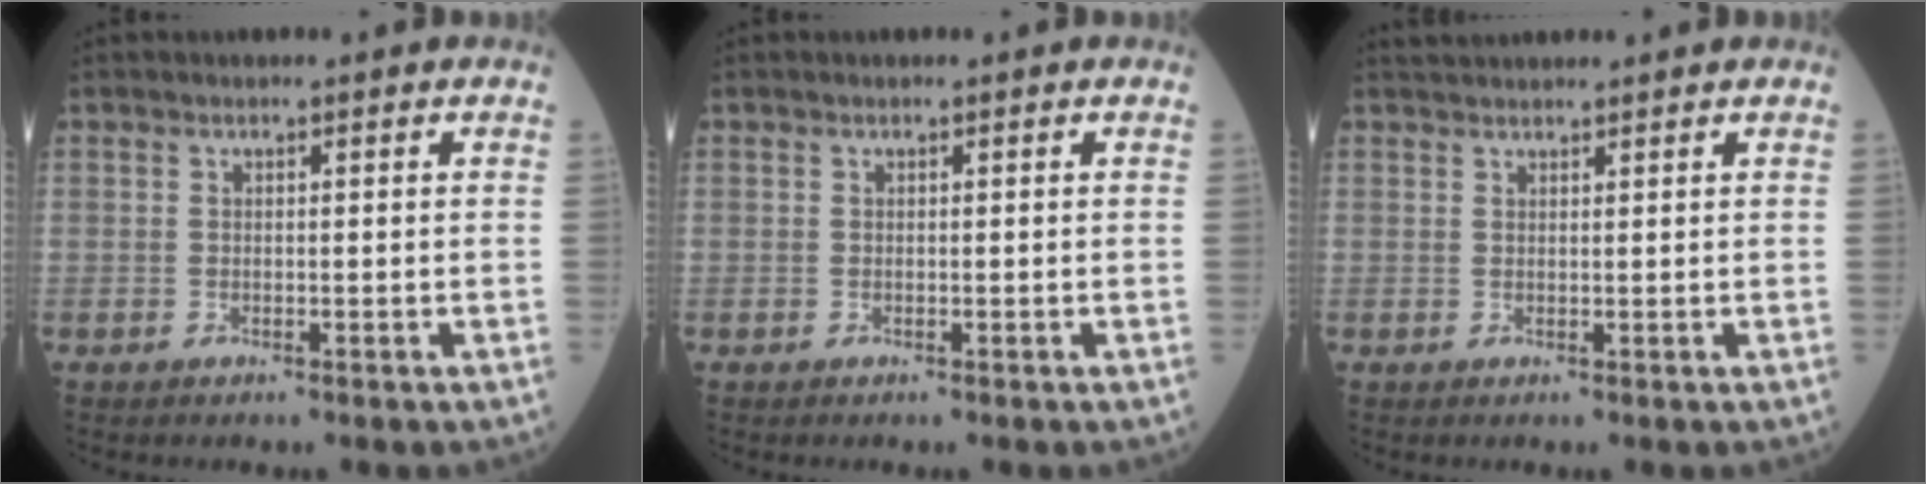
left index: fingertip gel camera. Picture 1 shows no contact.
{"total": 0.0}
{"total": 3.6, "force": [3.5, 0.0, 1.0], "torque": [-0.011, 0.035, 0.058]}